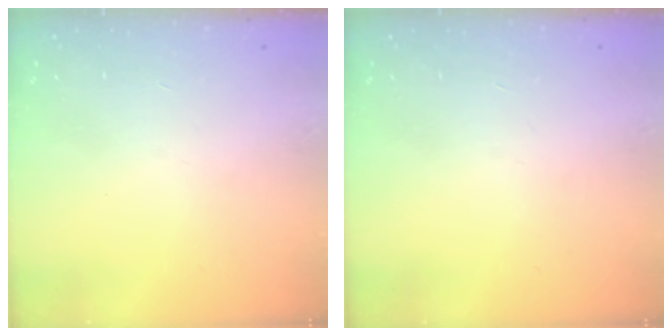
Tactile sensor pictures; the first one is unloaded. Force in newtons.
{"total": 0.0}